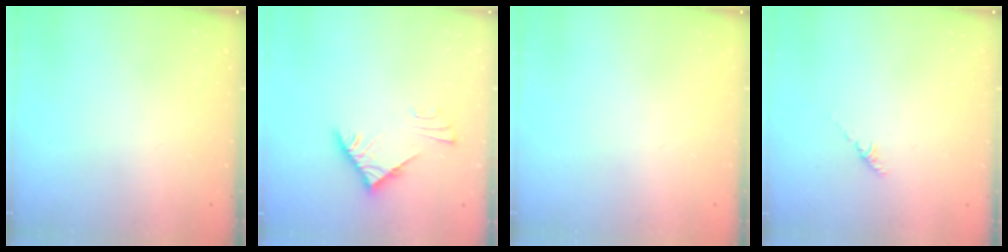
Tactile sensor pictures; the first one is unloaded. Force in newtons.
{"total": 6.0, "press": 6.0, "slide": 0.7}
{"total": 0.0}
{"total": 1.2, "press": 1.1, "slide": 0.5}